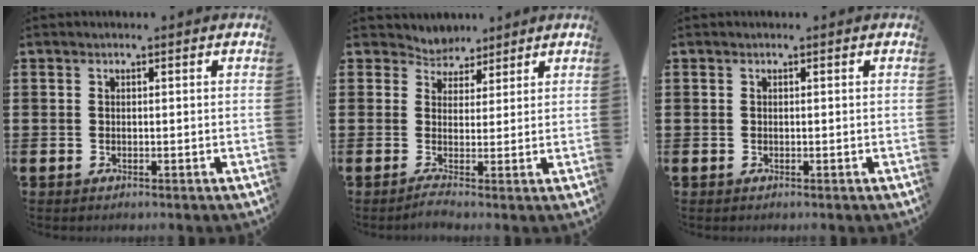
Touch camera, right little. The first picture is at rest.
{"total": 2.8, "force": [2.2, 1.8, 0.3], "torque": [-0.014, -0.017, 0.036]}
{"total": 0.0}